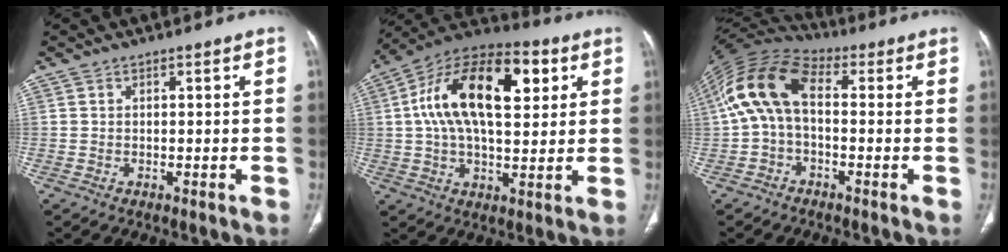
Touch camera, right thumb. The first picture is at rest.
{"total": 21.8, "force": [5.6, 11.0, 18.0], "torque": [-0.290, 0.015, 0.081]}
{"total": 12.8, "force": [0.7, 7.4, 10.4], "torque": [-0.203, 0.041, -0.002]}